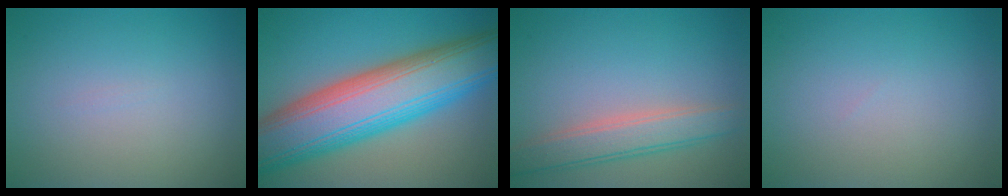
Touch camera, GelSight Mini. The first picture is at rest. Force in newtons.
{"total": 13.9, "press": 13.8, "slide": 0.7}
{"total": 3.8, "press": 3.8, "slide": 0.2}
{"total": 0.0}